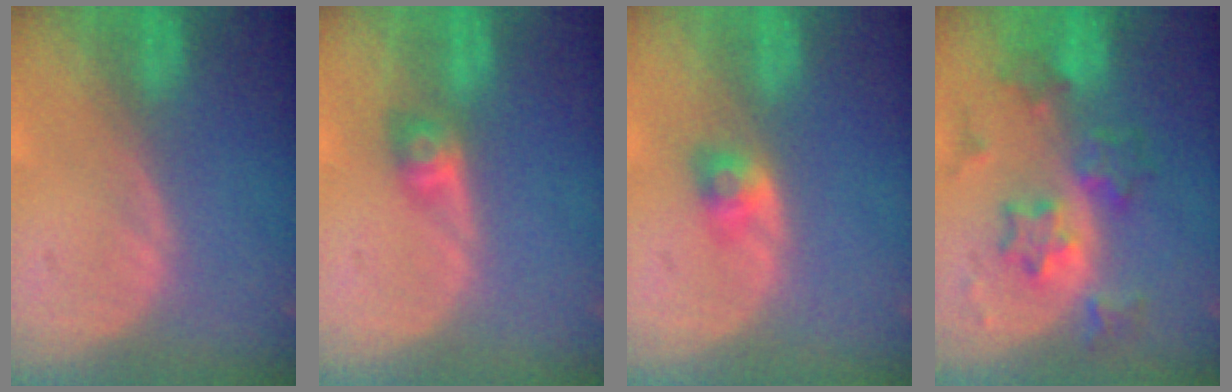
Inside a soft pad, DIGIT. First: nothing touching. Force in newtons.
{"total": 2.8, "press": 2.5, "slide": 1.3}
{"total": 2.6, "press": 2.3, "slide": 1.2}
{"total": 7.1, "press": 7.1, "slide": 0.3}